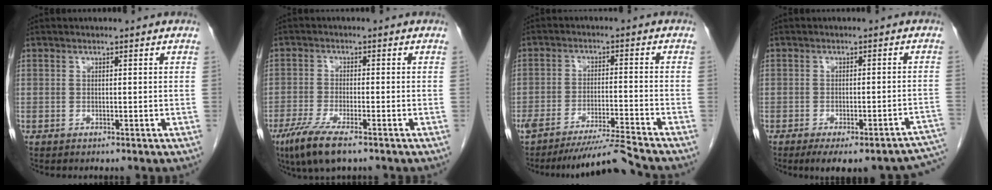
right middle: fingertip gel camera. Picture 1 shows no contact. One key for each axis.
{"total": 7.6, "fx": -5.0, "fy": 1.2, "fz": 5.6, "tx": -0.110, "ty": -0.021, "tz": -0.085}
{"total": 7.9, "fx": -7.3, "fy": -2.1, "fz": 2.2, "tx": -0.031, "ty": -0.008, "tz": -0.128}
{"total": 14.7, "fx": -12.1, "fy": 3.1, "fz": 7.8, "tx": -0.043, "ty": 0.016, "tz": -0.139}